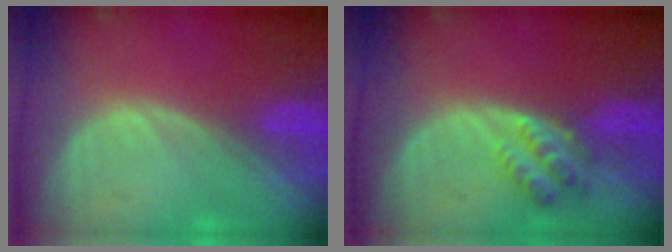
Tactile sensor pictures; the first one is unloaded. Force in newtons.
{"total": 4.6, "press": 4.0, "slide": 2.3}